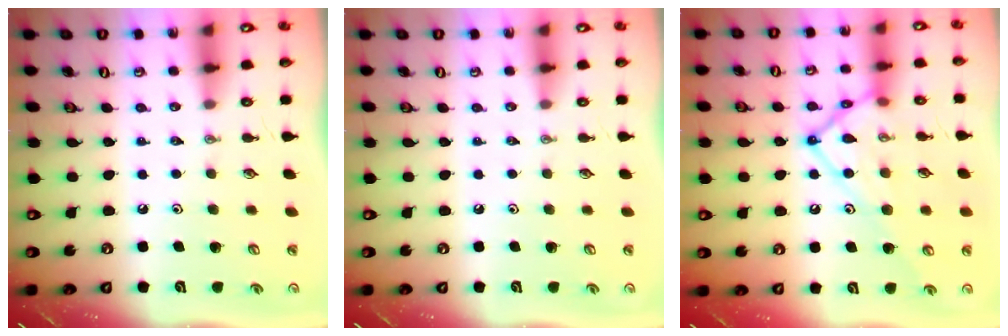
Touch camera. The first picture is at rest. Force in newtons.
{"total": 0.0}
{"total": 16.5, "press": 16.4, "slide": 2.0}